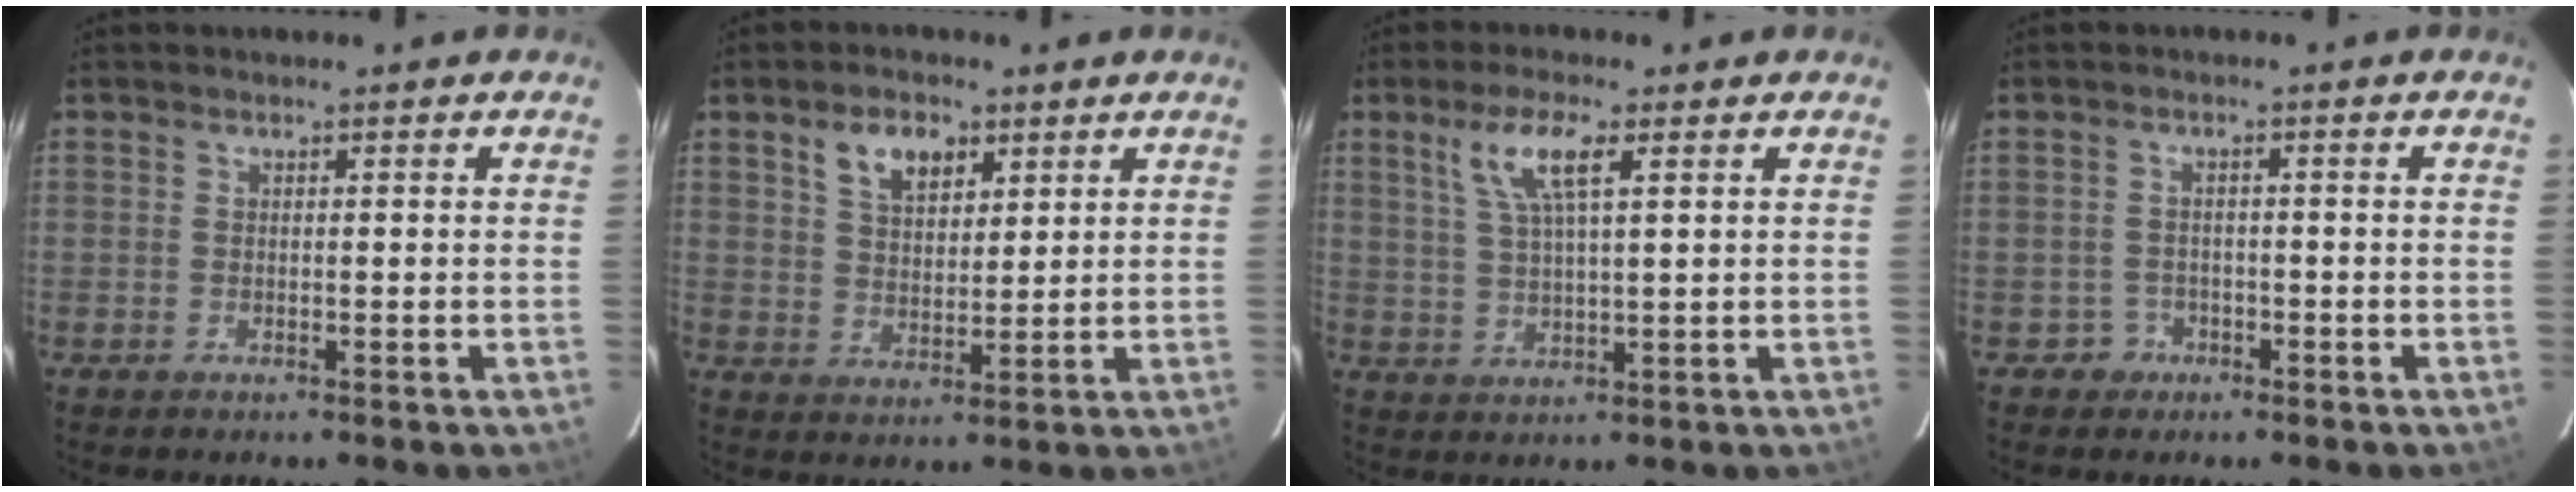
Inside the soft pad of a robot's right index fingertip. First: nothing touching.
{"total": 7.0, "force": [3.8, 4.0, 4.4], "torque": [-0.076, 0.011, 0.070]}
{"total": 7.2, "force": [3.3, 1.6, 6.2], "torque": [-0.121, 0.006, 0.067]}
{"total": 2.9, "force": [-1.4, 2.5, -0.2], "torque": [0.001, 0.015, -0.022]}